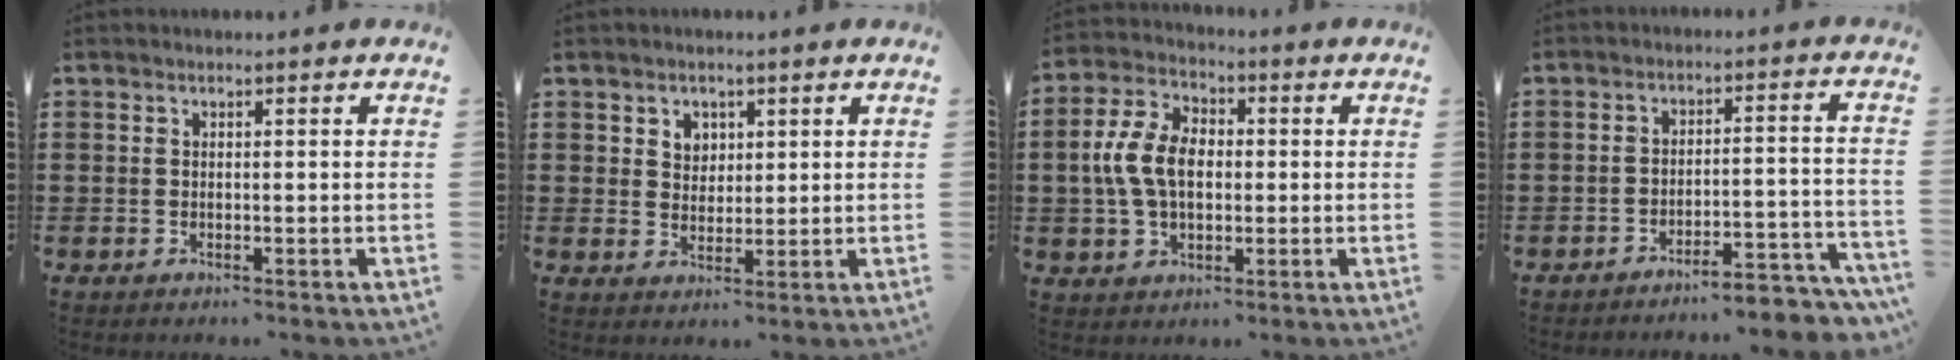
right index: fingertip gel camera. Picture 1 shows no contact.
{"total": 2.8, "force": [1.5, 2.4, 0.6], "torque": [-0.021, 0.011, 0.026]}
{"total": 8.6, "force": [-0.2, 5.7, 6.5], "torque": [-0.159, 0.009, -0.011]}
{"total": 4.8, "force": [-4.5, 0.1, 1.5], "torque": [-0.027, -0.007, -0.091]}